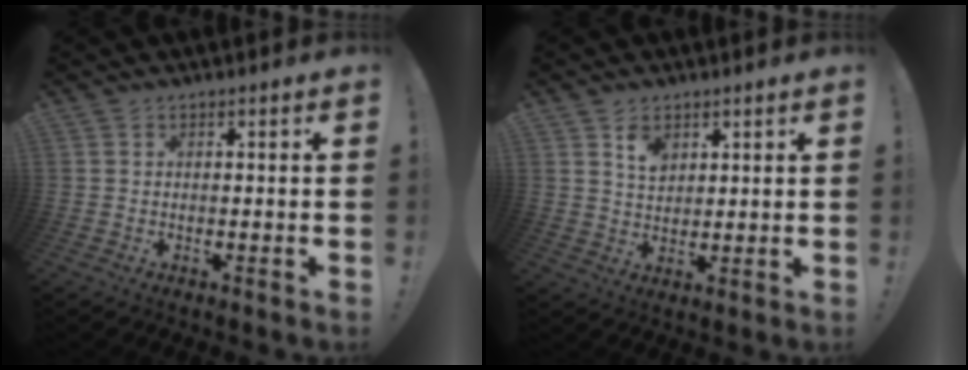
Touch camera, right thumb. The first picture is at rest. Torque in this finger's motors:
{"motor_torque": [0.77, 1.19, 0.22, -0.51, 0.00]}